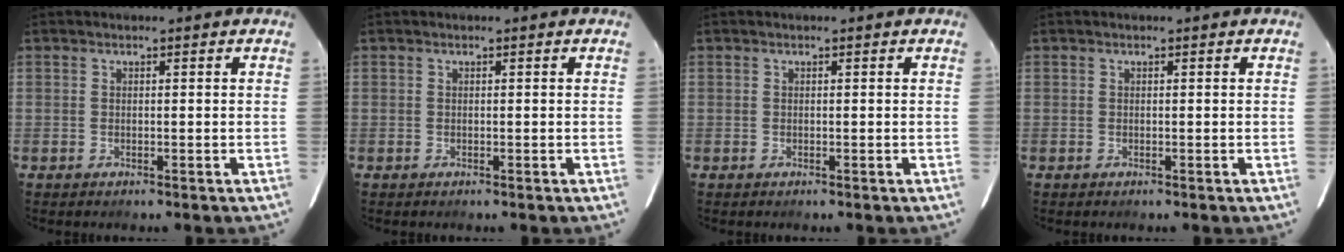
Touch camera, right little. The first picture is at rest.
{"total": 0.0}
{"total": 0.0}
{"total": 0.0}